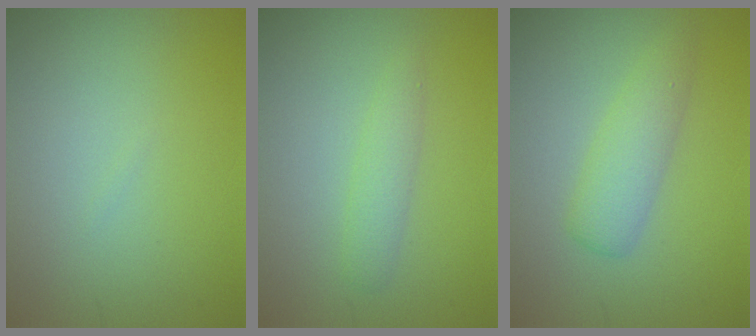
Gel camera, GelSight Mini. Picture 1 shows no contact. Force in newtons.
{"total": 1.6, "press": 1.6, "slide": 0.2}
{"total": 2.8, "press": 2.8, "slide": 0.0}